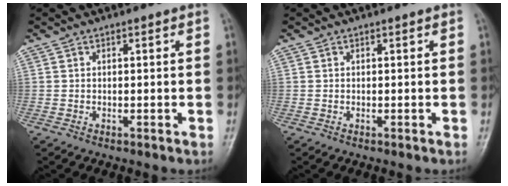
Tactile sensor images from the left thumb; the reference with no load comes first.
{"total": 0.0}